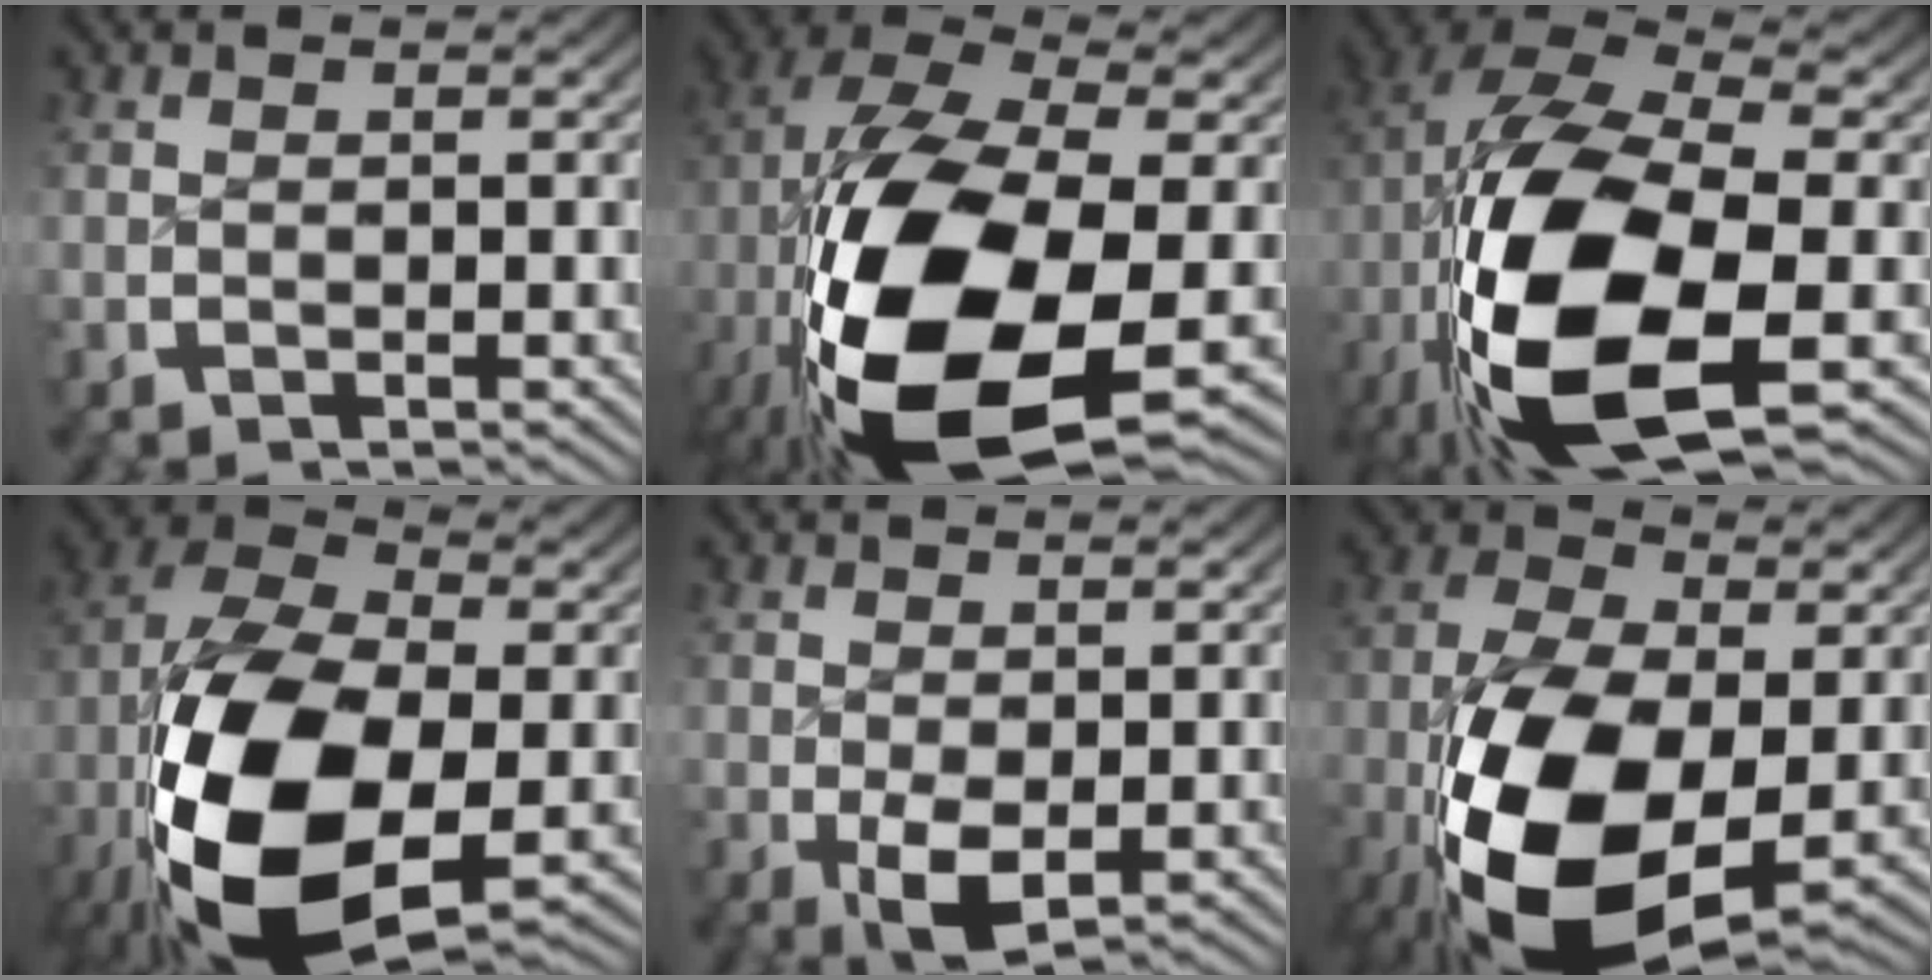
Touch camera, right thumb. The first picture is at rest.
{"total": 22.6, "force": [-3.2, 13.4, 18.0], "torque": [-0.378, -0.081, -0.001]}
{"total": 20.2, "force": [-2.5, 12.0, 16.0], "torque": [-0.356, -0.074, 0.006]}
{"total": 18.2, "force": [-3.8, 10.8, 14.2], "torque": [-0.309, -0.080, -0.017]}
{"total": 3.3, "force": [-0.9, 2.3, 2.3], "torque": [-0.052, -0.022, -0.001]}
{"total": 15.2, "force": [-3.5, 8.9, 11.8], "torque": [-0.252, -0.073, -0.019]}